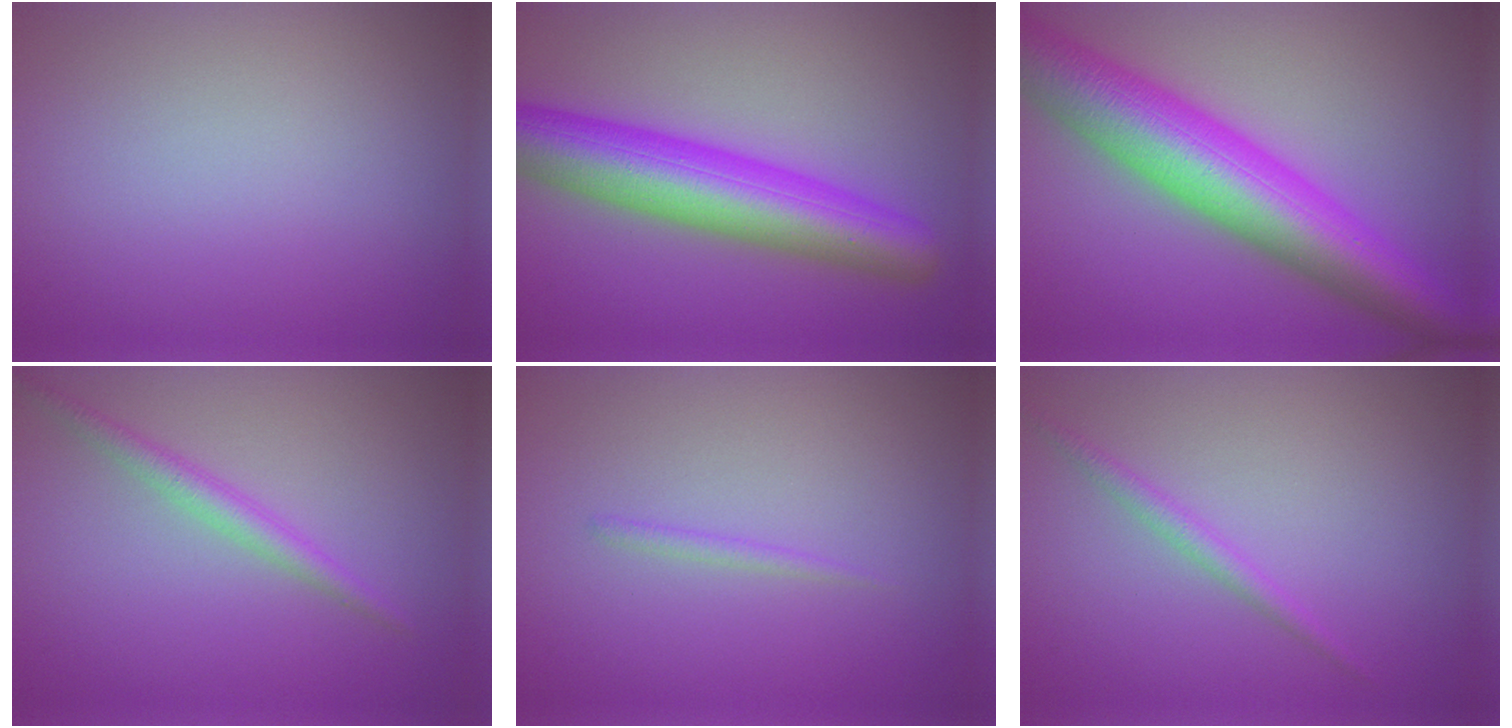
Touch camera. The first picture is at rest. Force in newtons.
{"total": 9.3, "press": 9.3, "slide": 0.2}
{"total": 11.4, "press": 11.4, "slide": 0.4}
{"total": 2.0, "press": 2.0, "slide": 0.1}
{"total": 0.7, "press": 0.7, "slide": 0.1}
{"total": 1.4, "press": 1.4, "slide": 0.1}